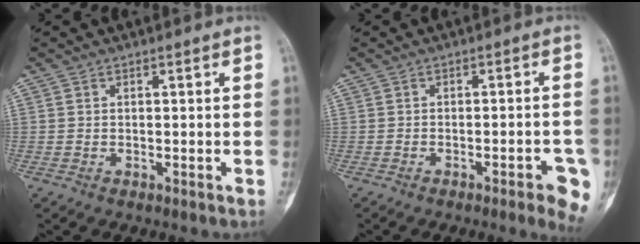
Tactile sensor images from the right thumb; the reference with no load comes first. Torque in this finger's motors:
{"motor_torque": [-0.31, 0.05, -0.03, 0.29, 0.01]}